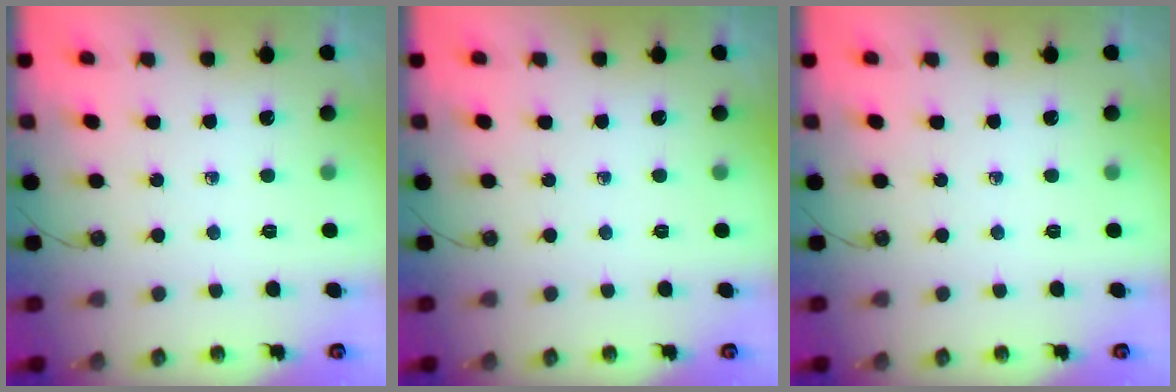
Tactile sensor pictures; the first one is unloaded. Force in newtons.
{"total": 0.0}
{"total": 0.0}